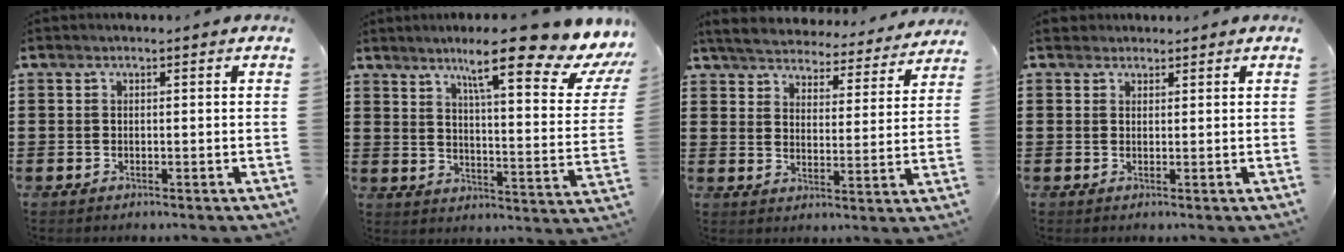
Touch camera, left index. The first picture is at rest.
{"total": 13.2, "force": [9.0, 0.2, 9.6], "torque": [-0.163, -0.055, 0.130]}
{"total": 4.9, "force": [4.9, 0.3, 0.4], "torque": [-0.035, -0.036, 0.083]}
{"total": 1.5, "force": [1.3, 0.7, 0.1], "torque": [-0.006, 0.004, 0.026]}